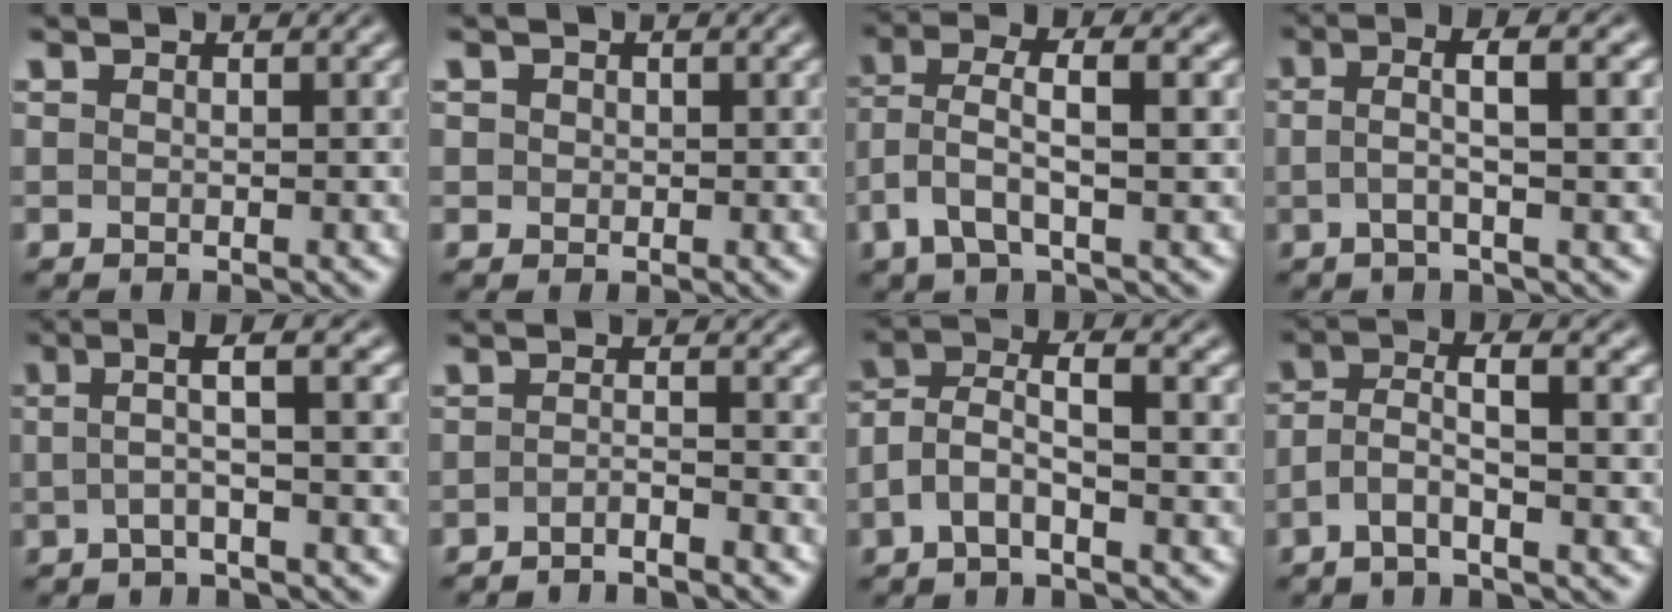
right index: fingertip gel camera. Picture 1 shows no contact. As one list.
[{"total": 1.5, "force": [0.3, 1.4, 0.4], "torque": [-0.016, -0.007, 0.007]}, {"total": 3.8, "force": [0.4, 1.6, 3.4], "torque": [-0.084, -0.015, 0.016]}, {"total": 3.7, "force": [0.4, 0.2, 3.7], "torque": [-0.057, 0.006, 0.003]}, {"total": 3.1, "force": [0.3, -0.3, 3.1], "torque": [-0.046, 0.009, 0.000]}, {"total": 2.8, "force": [-2.6, -0.7, 0.7], "torque": [-0.010, -0.011, -0.042]}, {"total": 5.0, "force": [0.4, 3.0, 4.1], "torque": [-0.088, -0.014, 0.006]}, {"total": 3.5, "force": [-0.4, 1.0, 3.3], "torque": [-0.067, -0.015, -0.004]}]